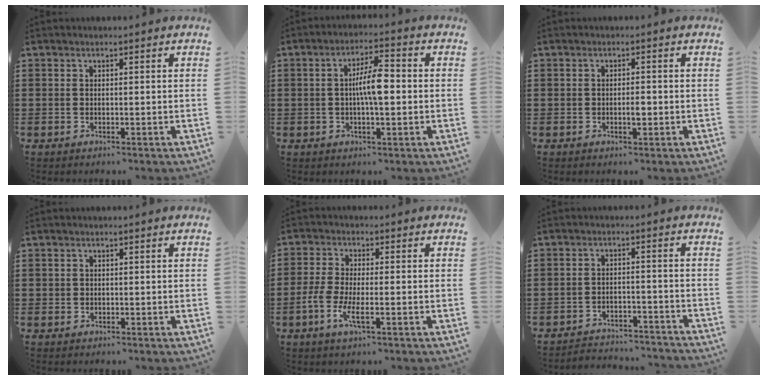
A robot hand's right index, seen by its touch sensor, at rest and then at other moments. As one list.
[{"total": 6.2, "force": [-0.1, 1.6, 6.0], "torque": [-0.107, 0.007, -0.004]}, {"total": 1.8, "force": [-0.4, 0.7, 1.7], "torque": [-0.032, 0.001, -0.007]}, {"total": 0.6, "force": [0.1, 0.5, 0.1], "torque": [-0.002, 0.005, 0.001]}, {"total": 4.8, "force": [-1.9, 1.5, 4.2], "torque": [-0.102, -0.007, -0.044]}, {"total": 3.3, "force": [-3.3, 0.3, 0.2], "torque": [-0.010, 0.002, -0.070]}]